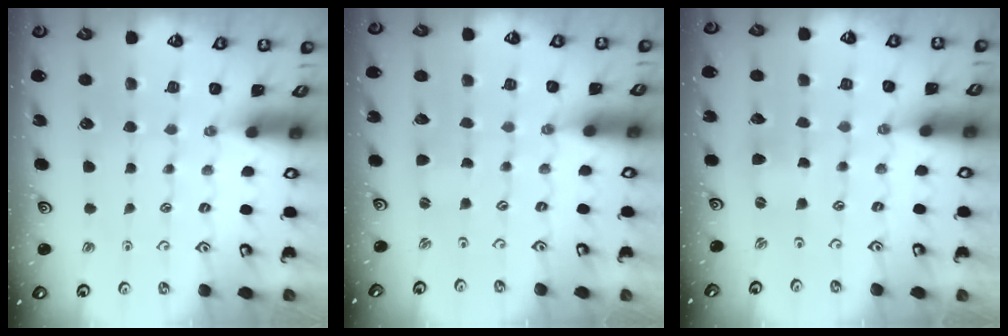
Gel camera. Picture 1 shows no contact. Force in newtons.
{"total": 0.0}
{"total": 0.0}